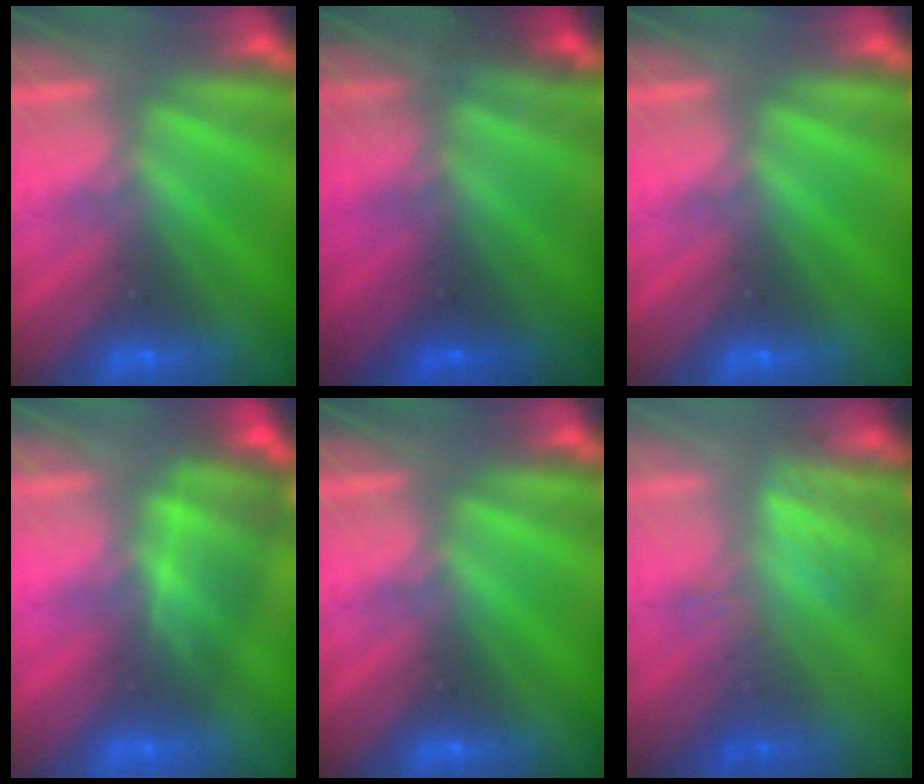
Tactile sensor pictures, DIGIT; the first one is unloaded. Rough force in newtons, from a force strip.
{"total": 4.5}
{"total": 0.0}
{"total": 4.6}
{"total": 0.0}
{"total": 2.8}